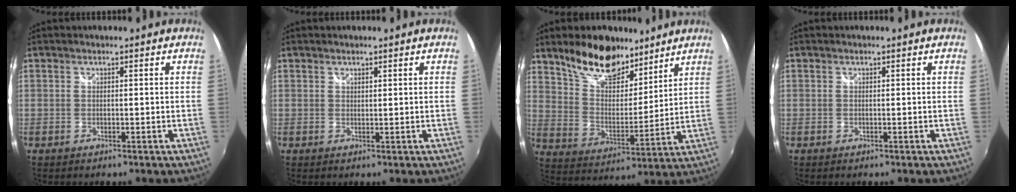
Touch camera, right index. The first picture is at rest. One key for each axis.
{"total": 0.6, "fx": 0.6, "fy": 0.2, "fz": 0.1, "tx": -0.001, "ty": 0.000, "tz": 0.010}
{"total": 15.1, "fx": 11.1, "fy": 7.1, "fz": 7.5, "tx": -0.146, "ty": 0.018, "tz": 0.201}
{"total": 0.0}